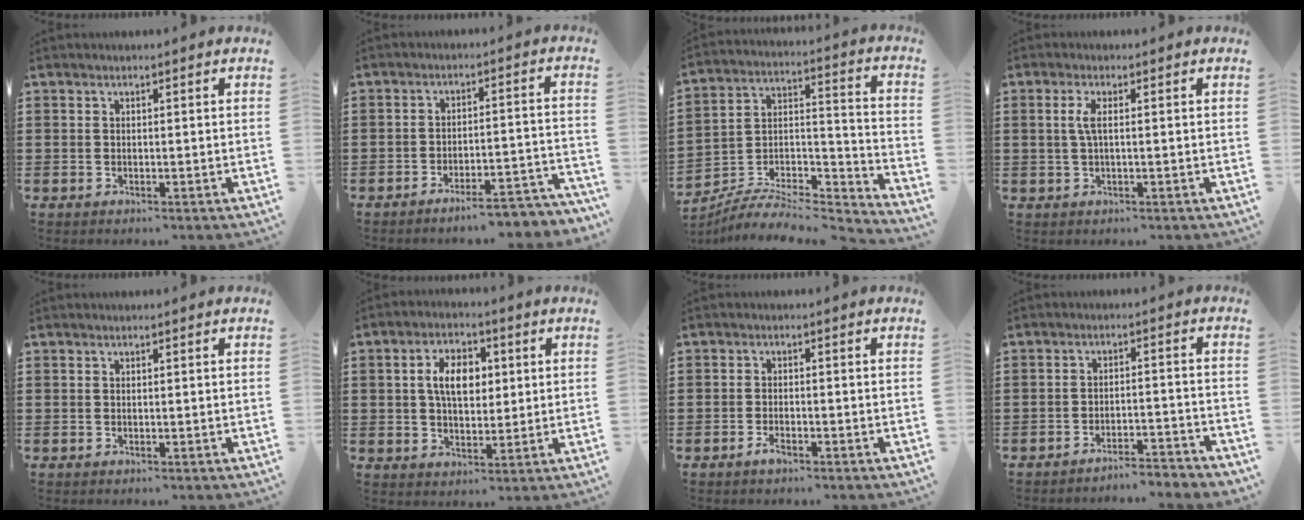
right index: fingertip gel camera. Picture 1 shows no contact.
{"total": 5.0, "force": [-4.7, -0.1, 1.9], "torque": [-0.032, -0.010, -0.089]}
{"total": 6.7, "force": [-5.9, 2.3, 2.2], "torque": [-0.033, 0.006, -0.115]}
{"total": 2.4, "force": [0.1, 0.4, 2.4], "torque": [-0.053, -0.002, -0.002]}
{"total": 0.0}
{"total": 6.6, "force": [1.1, 3.9, 5.2], "torque": [-0.105, 0.011, 0.014]}
{"total": 1.9, "force": [-1.2, 0.4, 1.4], "torque": [-0.034, -0.007, -0.023]}
{"total": 3.8, "force": [-3.7, -0.2, 0.5], "torque": [-0.013, -0.002, -0.079]}